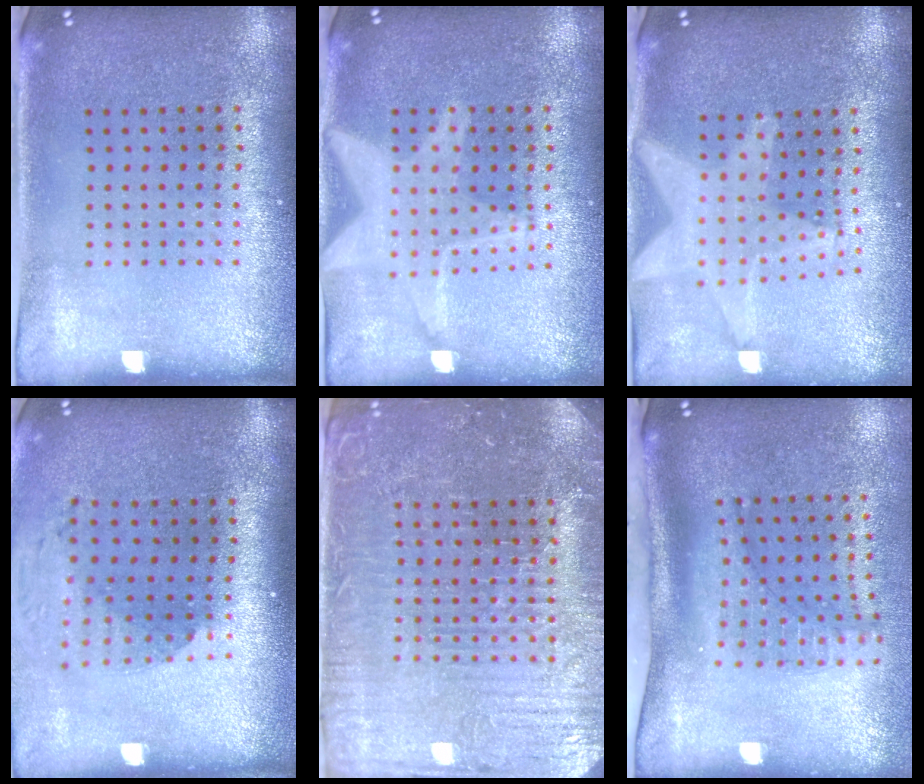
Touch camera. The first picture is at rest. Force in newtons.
{"total": 3.0, "press": 3.0, "slide": 0.3}
{"total": 1.8, "press": 1.6, "slide": 0.8}
{"total": 1.8, "press": 1.4, "slide": 1.1}
{"total": 4.5, "press": 4.3, "slide": 1.3}
{"total": 2.2, "press": 1.5, "slide": 1.6}